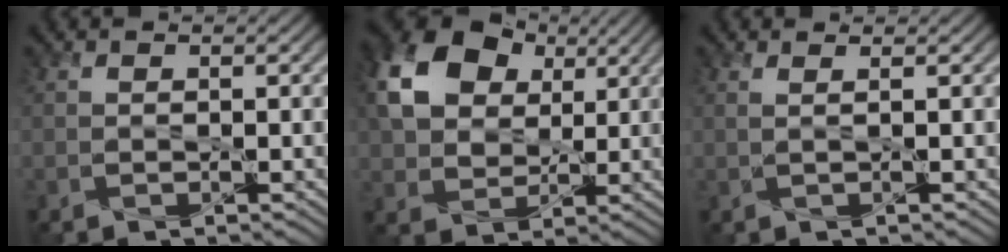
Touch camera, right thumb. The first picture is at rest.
{"total": 12.6, "force": [4.3, 9.0, 7.7], "torque": [-0.187, 0.022, 0.077]}
{"total": 1.2, "force": [0.6, 0.2, 1.0], "torque": [-0.013, 0.001, -0.001]}